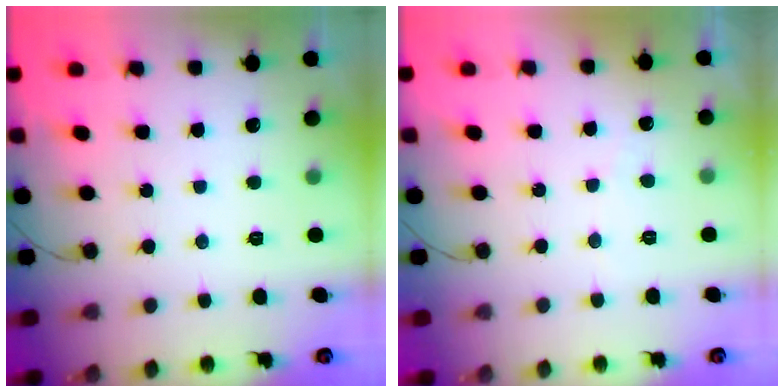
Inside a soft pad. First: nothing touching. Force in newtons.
{"total": 1.9, "press": 1.9, "slide": 0.2}